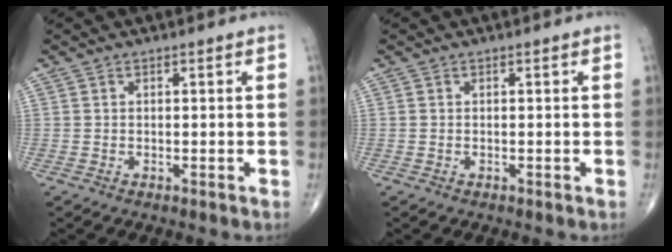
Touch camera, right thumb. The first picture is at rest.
{"total": 0.0}